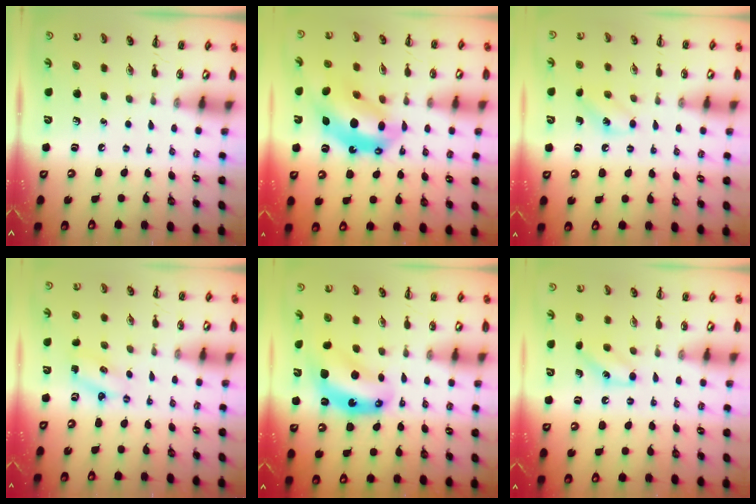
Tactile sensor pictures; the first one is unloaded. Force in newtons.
{"total": 12.4, "press": 12.0, "slide": 3.2}
{"total": 7.2, "press": 6.9, "slide": 1.9}
{"total": 2.1, "press": 2.1, "slide": 0.6}
{"total": 7.3, "press": 7.2, "slide": 1.4}
{"total": 6.6, "press": 6.4, "slide": 1.6}